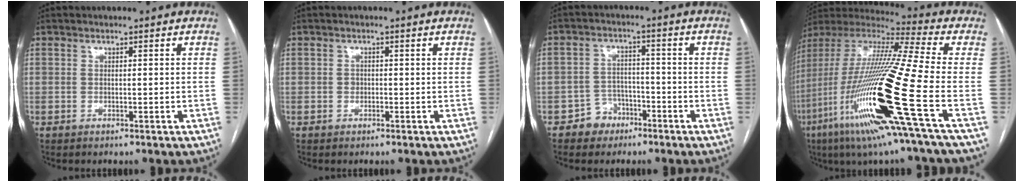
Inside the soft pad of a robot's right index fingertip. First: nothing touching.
{"total": 0.8, "force": [-0.1, 0.8, 0.4], "torque": [-0.005, 0.003, -0.001]}
{"total": 4.8, "force": [-2.8, 3.8, 0.3], "torque": [0.005, 0.016, -0.043]}
{"total": 28.1, "force": [-8.8, 0.9, 26.6], "torque": [-0.525, -0.046, -0.172]}